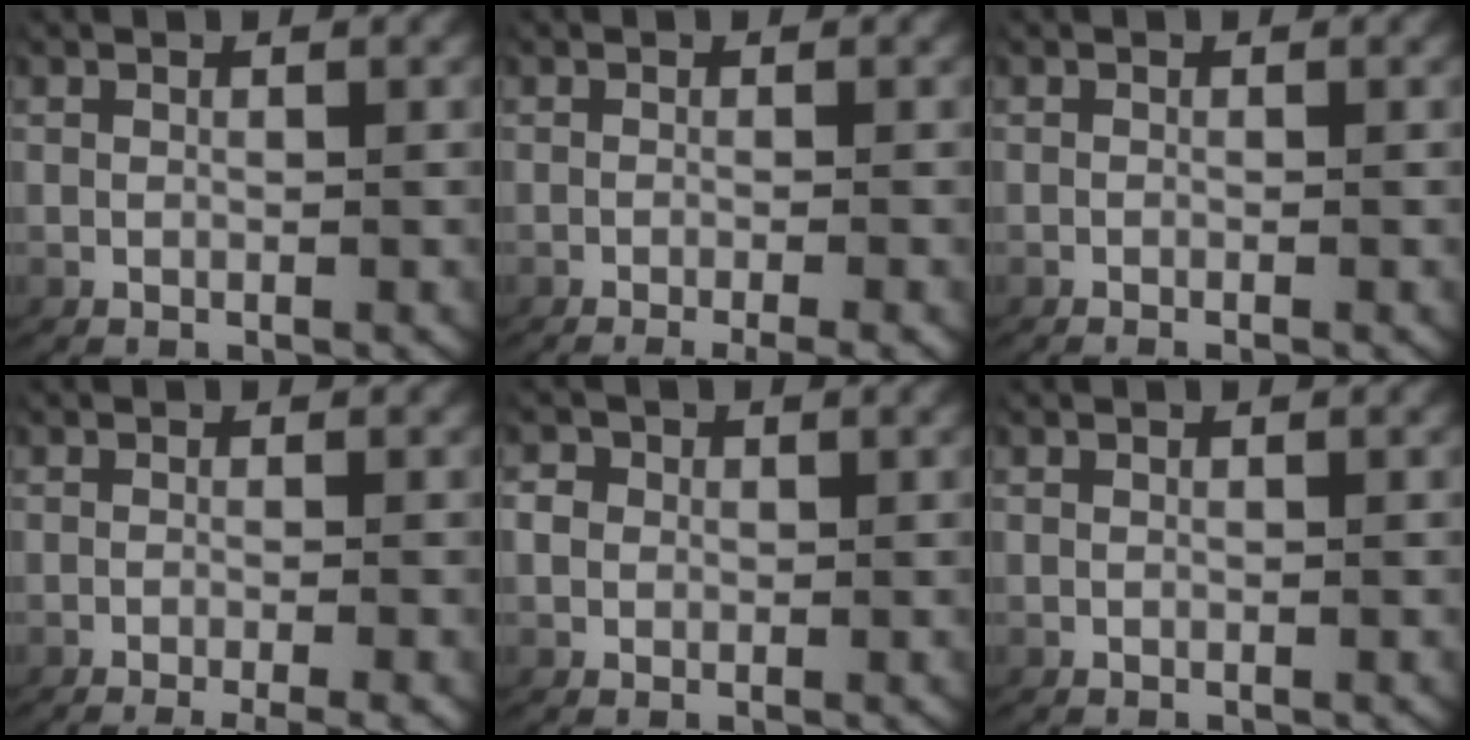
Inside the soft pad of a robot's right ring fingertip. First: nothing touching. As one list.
[{"total": 4.0, "force": [-3.0, 0.7, 2.5], "torque": [-0.021, -0.002, -0.045]}, {"total": 0.9, "force": [-0.8, 0.1, 0.5], "torque": [-0.002, 0.002, -0.014]}, {"total": 4.5, "force": [-3.5, 1.0, 2.6], "torque": [-0.023, -0.004, -0.051]}, {"total": 2.1, "force": [0.3, 1.9, 0.7], "torque": [-0.027, -0.003, 0.005]}, {"total": 0.0}]